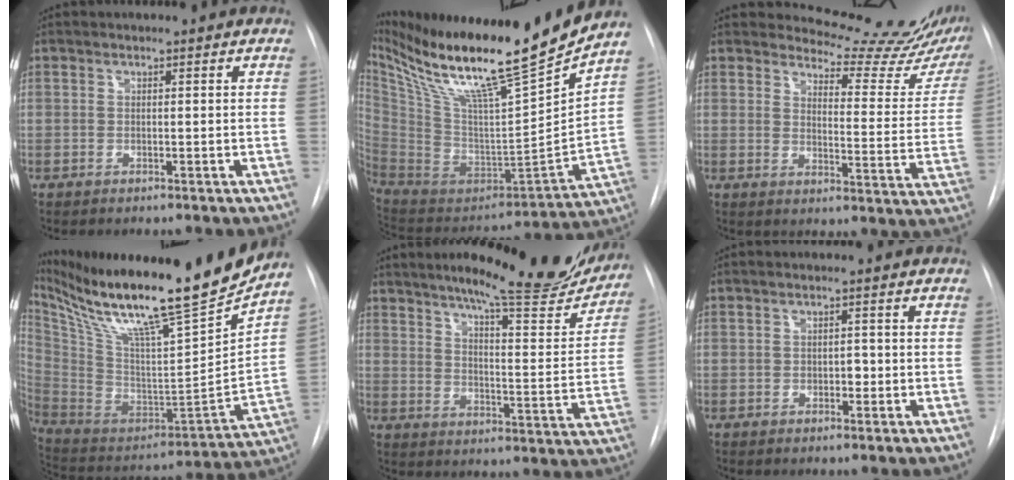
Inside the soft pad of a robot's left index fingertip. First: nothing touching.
{"total": 25.8, "force": [20.8, 0.2, 15.3], "torque": [-0.271, -0.045, 0.357]}
{"total": 15.1, "force": [14.9, 1.2, 2.2], "torque": [-0.017, -0.103, 0.160]}
{"total": 28.2, "force": [23.0, 1.1, 16.3], "torque": [-0.302, -0.054, 0.374]}
{"total": 20.1, "force": [17.4, 2.4, 9.8], "torque": [-0.132, -0.043, 0.223]}
{"total": 1.4, "force": [-0.4, 0.9, 1.0], "torque": [-0.011, 0.004, -0.006]}